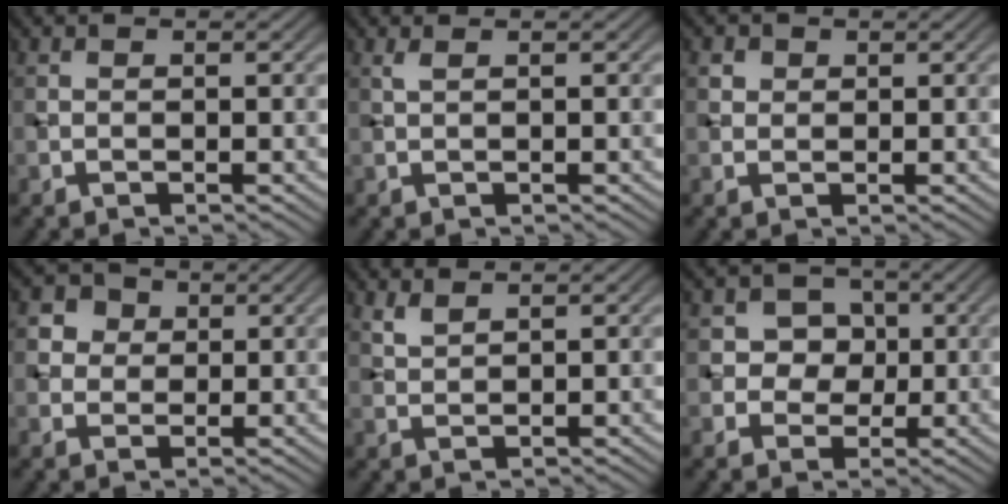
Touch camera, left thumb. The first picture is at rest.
{"total": 0.9, "force": [0.5, 0.1, 0.7], "torque": [-0.020, 0.006, 0.010]}
{"total": 1.6, "force": [0.8, 1.3, 0.5], "torque": [-0.011, -0.006, 0.015]}
{"total": 4.0, "force": [1.5, 3.4, 1.4], "torque": [-0.042, -0.004, 0.025]}
{"total": 1.8, "force": [1.5, 0.4, 0.9], "torque": [-0.030, 0.002, 0.035]}
{"total": 5.2, "force": [1.0, 4.8, 1.9], "torque": [-0.029, 0.008, 0.005]}